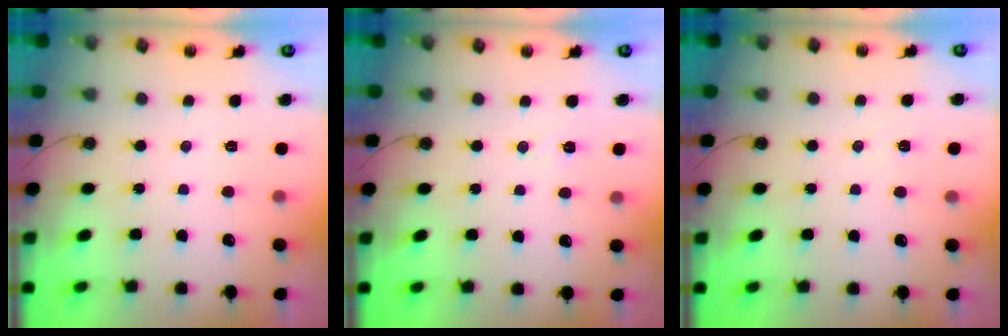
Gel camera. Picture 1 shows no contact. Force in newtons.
{"total": 5.9, "press": 3.7, "slide": 4.5}
{"total": 6.3, "press": 4.6, "slide": 4.3}